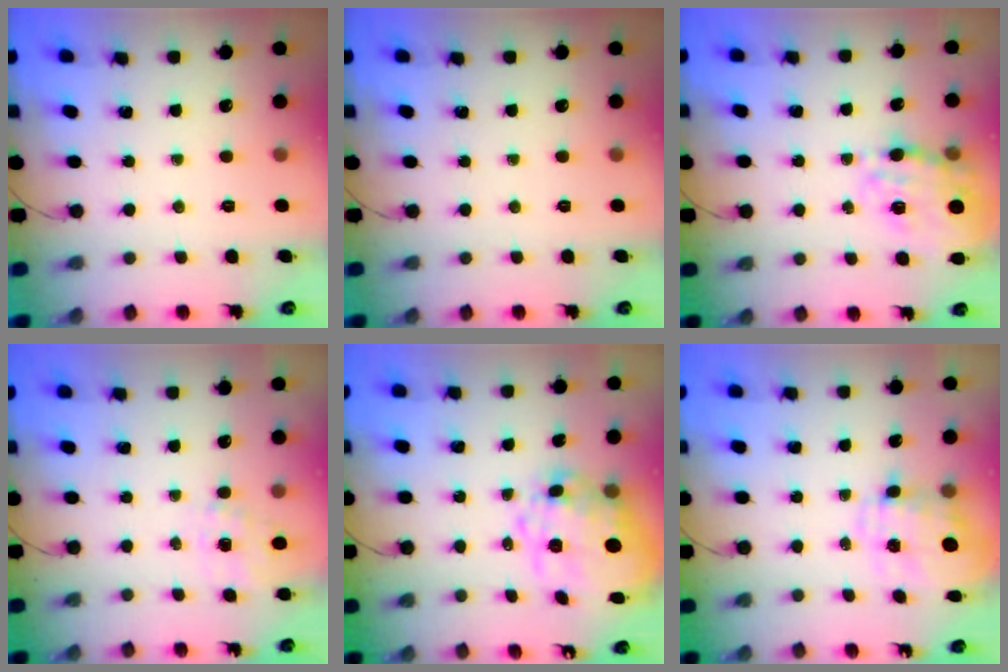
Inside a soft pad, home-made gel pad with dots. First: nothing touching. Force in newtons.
{"total": 0.0}
{"total": 17.1, "press": 16.7, "slide": 3.7}
{"total": 5.5, "press": 5.3, "slide": 1.3}
{"total": 17.6, "press": 17.2, "slide": 3.4}
{"total": 6.6, "press": 6.5, "slide": 1.2}